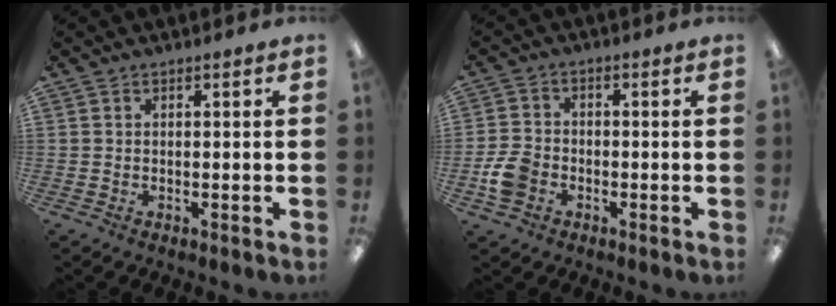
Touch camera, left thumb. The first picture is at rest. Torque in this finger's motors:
{"motor_torque": [-0.07, 0.38, 0.40, 0.02, 0.02]}